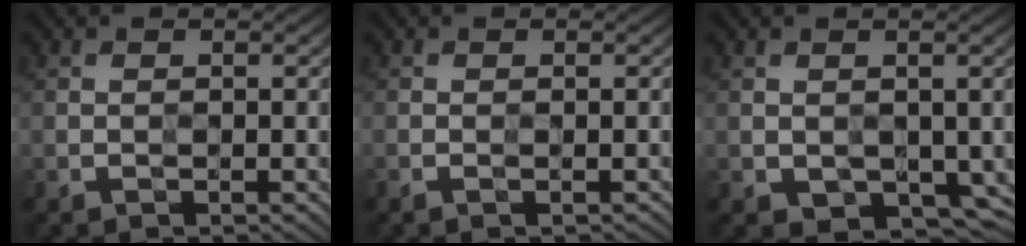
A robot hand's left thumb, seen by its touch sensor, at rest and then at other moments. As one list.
[{"total": 0.7, "force": [-0.5, 0.2, 0.5], "torque": [-0.010, -0.003, -0.007]}, {"total": 4.5, "force": [-0.4, 3.1, 3.2], "torque": [-0.066, -0.022, 0.002]}]